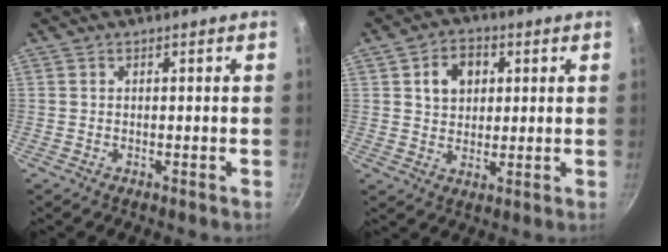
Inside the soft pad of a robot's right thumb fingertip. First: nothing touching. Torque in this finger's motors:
{"motor_torque": [-0.36, 0.47, 0.30, -0.63, 0.10]}